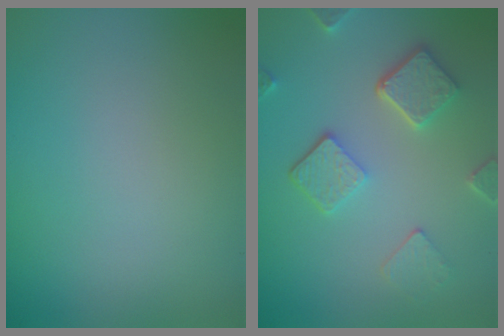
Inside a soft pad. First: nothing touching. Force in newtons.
{"total": 4.9, "press": 3.8, "slide": 3.1}